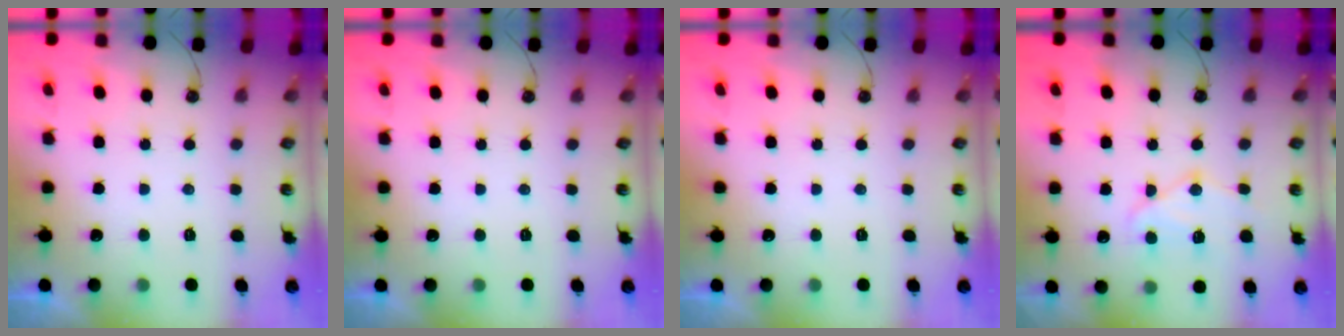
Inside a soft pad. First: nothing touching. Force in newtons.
{"total": 0.0}
{"total": 0.0}
{"total": 12.1, "press": 12.0, "slide": 1.4}